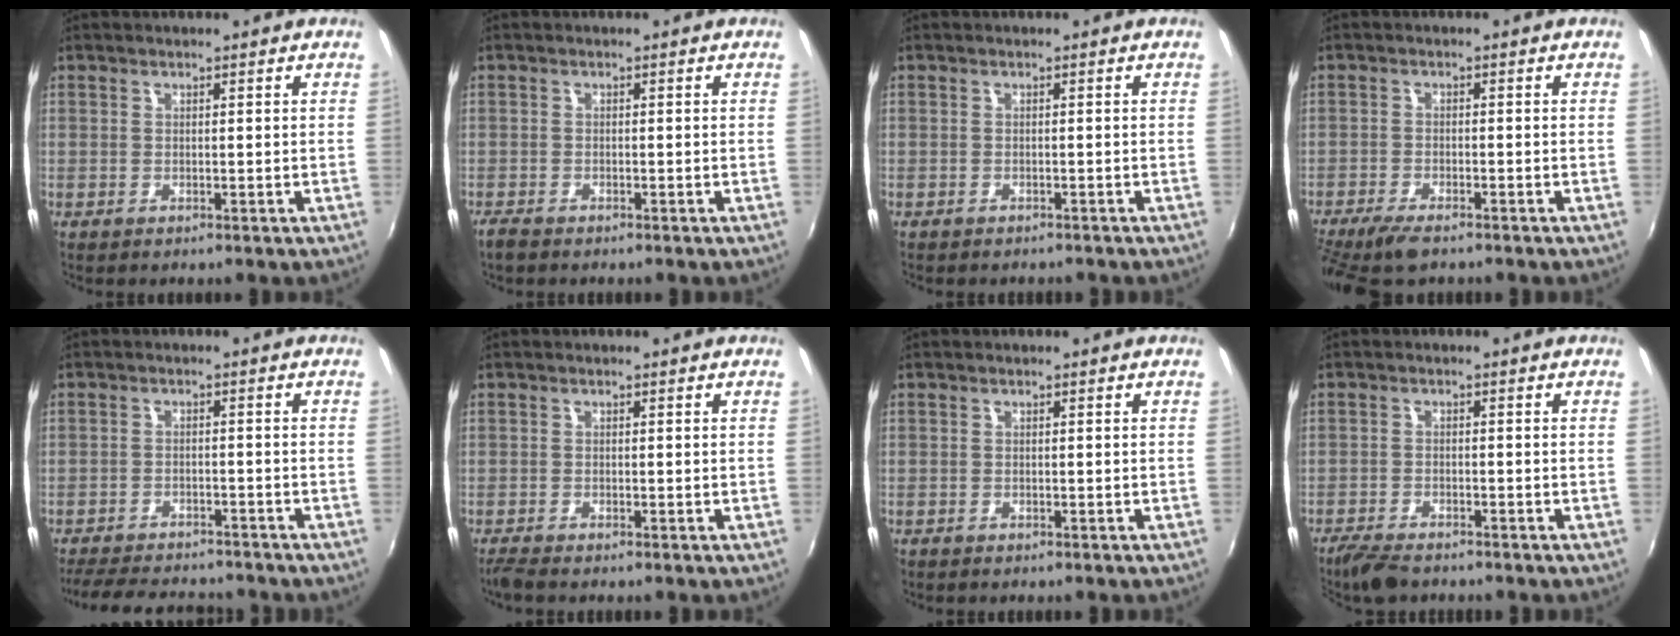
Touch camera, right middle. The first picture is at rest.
{"total": 2.0, "force": [-1.7, 0.6, 0.8], "torque": [-0.021, -0.007, -0.036]}
{"total": 2.1, "force": [-1.9, 0.7, 0.6], "torque": [-0.017, -0.013, -0.027]}
{"total": 7.6, "force": [-6.0, 2.0, 4.2], "torque": [-0.106, -0.025, -0.110]}
{"total": 13.5, "force": [-12.0, 3.8, 5.0], "torque": [-0.121, -0.006, -0.177]}
{"total": 2.3, "force": [-2.0, 0.1, 1.1], "torque": [-0.025, -0.011, -0.039]}
{"total": 0.8, "force": [-0.7, 0.3, 0.1], "torque": [-0.007, -0.001, -0.011]}
{"total": 5.6, "force": [-4.9, 1.4, 2.4], "torque": [-0.068, -0.018, -0.091]}